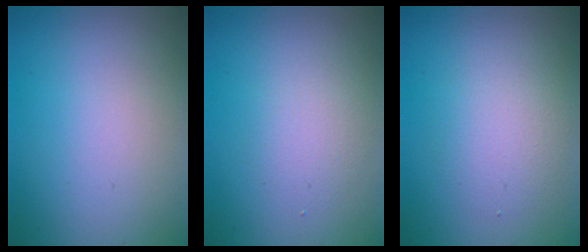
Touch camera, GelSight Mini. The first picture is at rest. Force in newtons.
{"total": 2.0, "press": 2.0, "slide": 0.0}
{"total": 2.6, "press": 2.6, "slide": 0.2}